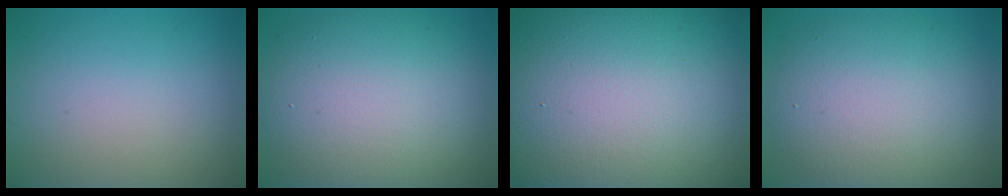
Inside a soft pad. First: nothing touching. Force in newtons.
{"total": 12.9, "press": 12.9, "slide": 0.6}
{"total": 27.9, "press": 27.8, "slide": 1.4}
{"total": 9.6, "press": 9.6, "slide": 0.5}